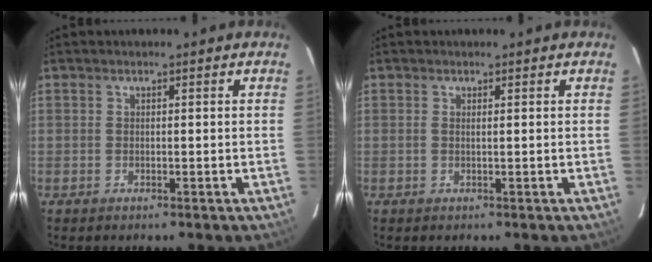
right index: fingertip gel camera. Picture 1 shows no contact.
{"total": 0.5, "force": [0.2, -0.2, 0.4], "torque": [-0.011, 0.000, 0.003]}